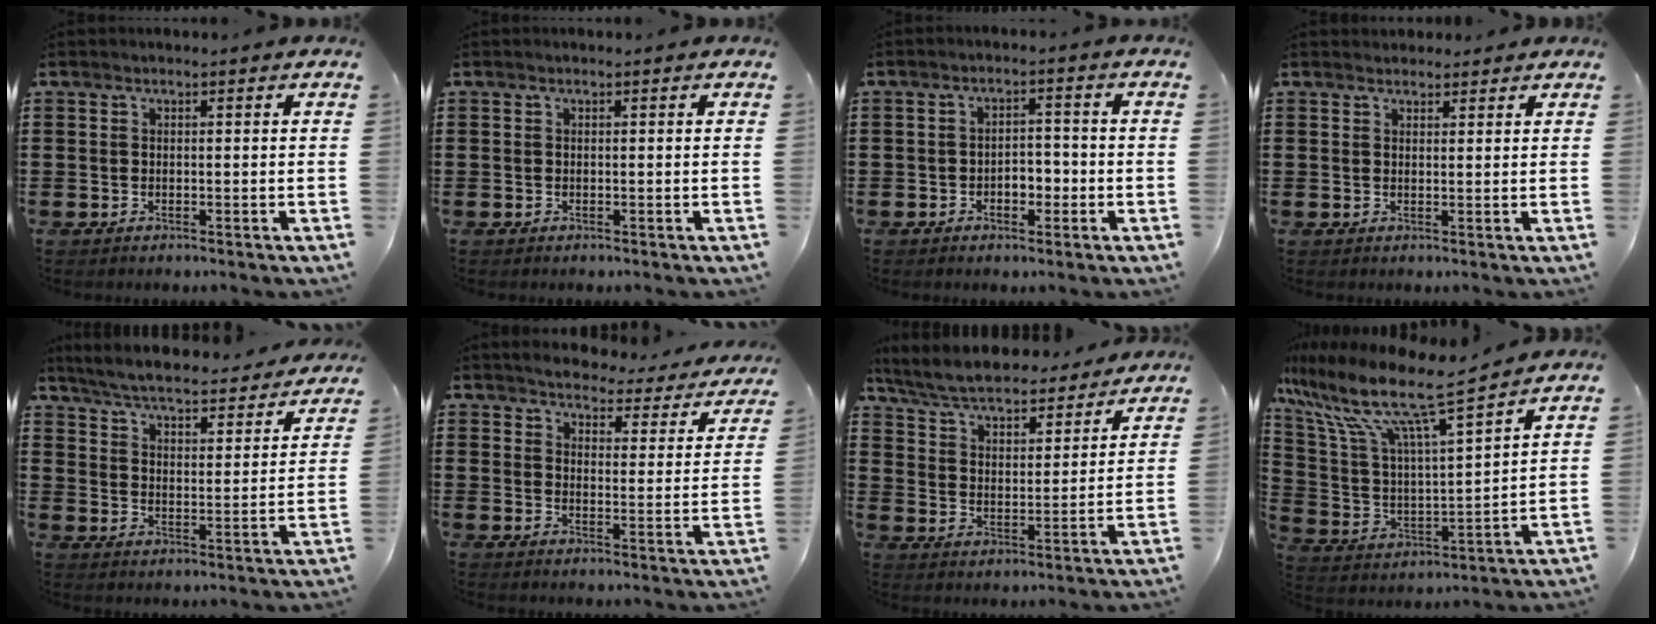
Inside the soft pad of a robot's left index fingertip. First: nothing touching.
{"total": 0.0}
{"total": 3.0, "force": [-1.2, 2.0, 2.0], "torque": [-0.033, 0.000, -0.029]}
{"total": 1.9, "force": [1.7, 0.9, 0.0], "torque": [0.004, 0.001, 0.033]}
{"total": 5.2, "force": [5.1, -0.2, 1.3], "torque": [-0.050, -0.037, 0.082]}
{"total": 3.6, "force": [3.6, 0.1, 0.3], "torque": [-0.029, -0.033, 0.056]}
{"total": 6.7, "force": [6.4, 0.8, 2.0], "torque": [-0.067, -0.039, 0.110]}
{"total": 12.0, "force": [9.0, 1.6, 7.8], "torque": [-0.183, -0.055, 0.149]}